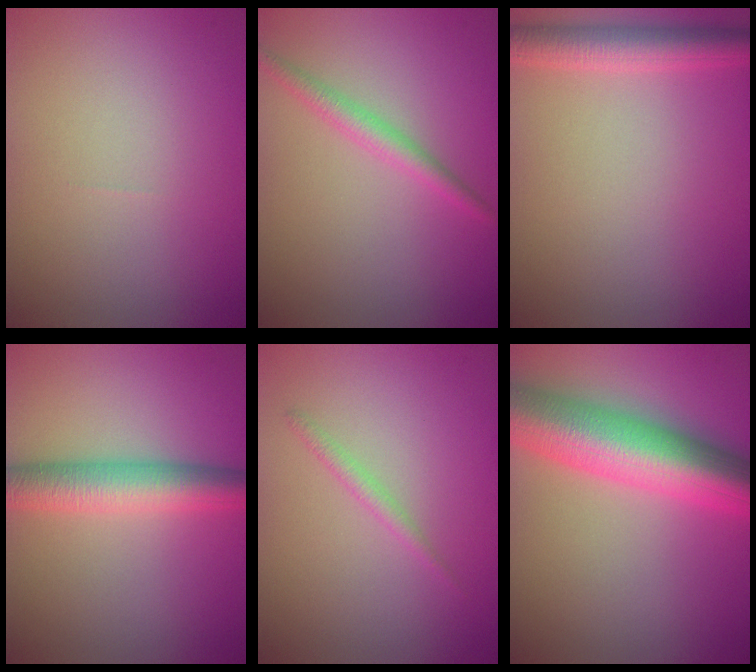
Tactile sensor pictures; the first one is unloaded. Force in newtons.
{"total": 2.0, "press": 2.0, "slide": 0.0}
{"total": 3.5, "press": 3.5, "slide": 0.1}
{"total": 4.9, "press": 4.9, "slide": 0.2}
{"total": 1.0, "press": 1.0, "slide": 0.1}
{"total": 10.2, "press": 10.2, "slide": 0.4}